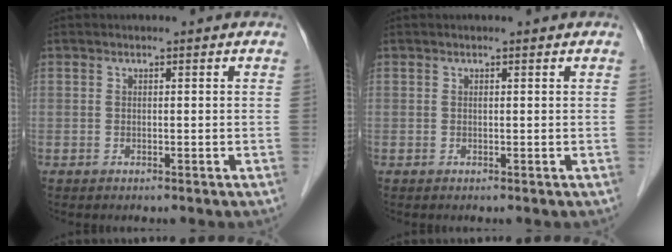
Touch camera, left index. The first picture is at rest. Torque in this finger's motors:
{"motor_torque": [0.11, -0.02, 0.00, -0.01]}